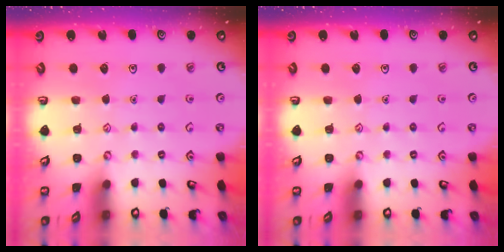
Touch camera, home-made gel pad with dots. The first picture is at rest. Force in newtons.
{"total": 0.0}